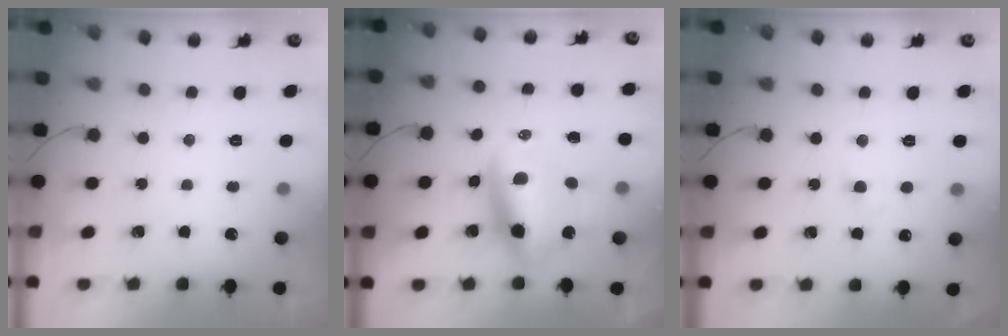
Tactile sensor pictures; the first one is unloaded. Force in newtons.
{"total": 11.1, "press": 10.7, "slide": 3.2}
{"total": 1.9, "press": 1.8, "slide": 0.8}